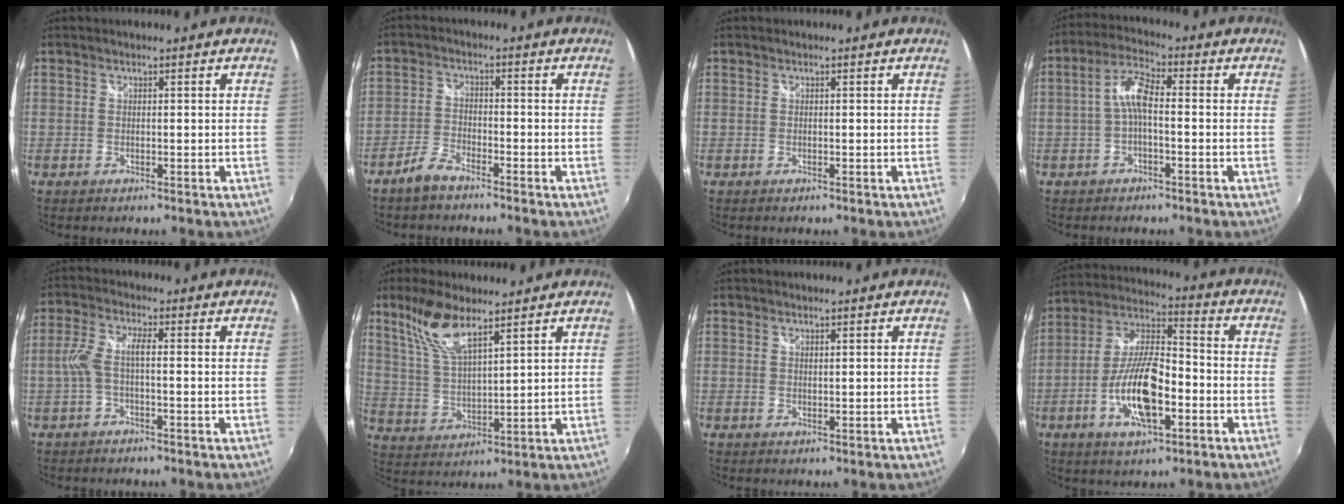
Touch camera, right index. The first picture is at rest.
{"total": 4.1, "force": [-3.4, 1.3, 1.8], "torque": [-0.054, 0.003, -0.071]}
{"total": 0.0}
{"total": 5.5, "force": [-1.0, 1.8, 5.1], "torque": [-0.109, 0.018, -0.021]}
{"total": 4.7, "force": [-1.0, 1.0, 4.5], "torque": [-0.098, 0.006, -0.016]}
{"total": 9.8, "force": [6.8, 2.6, 6.6], "torque": [-0.135, 0.008, 0.143]}
{"total": 0.7, "force": [0.6, 0.1, 0.3], "torque": [-0.003, 0.000, 0.010]}
{"total": 14.9, "force": [-4.9, 5.3, 13.0], "torque": [-0.266, -0.003, -0.092]}